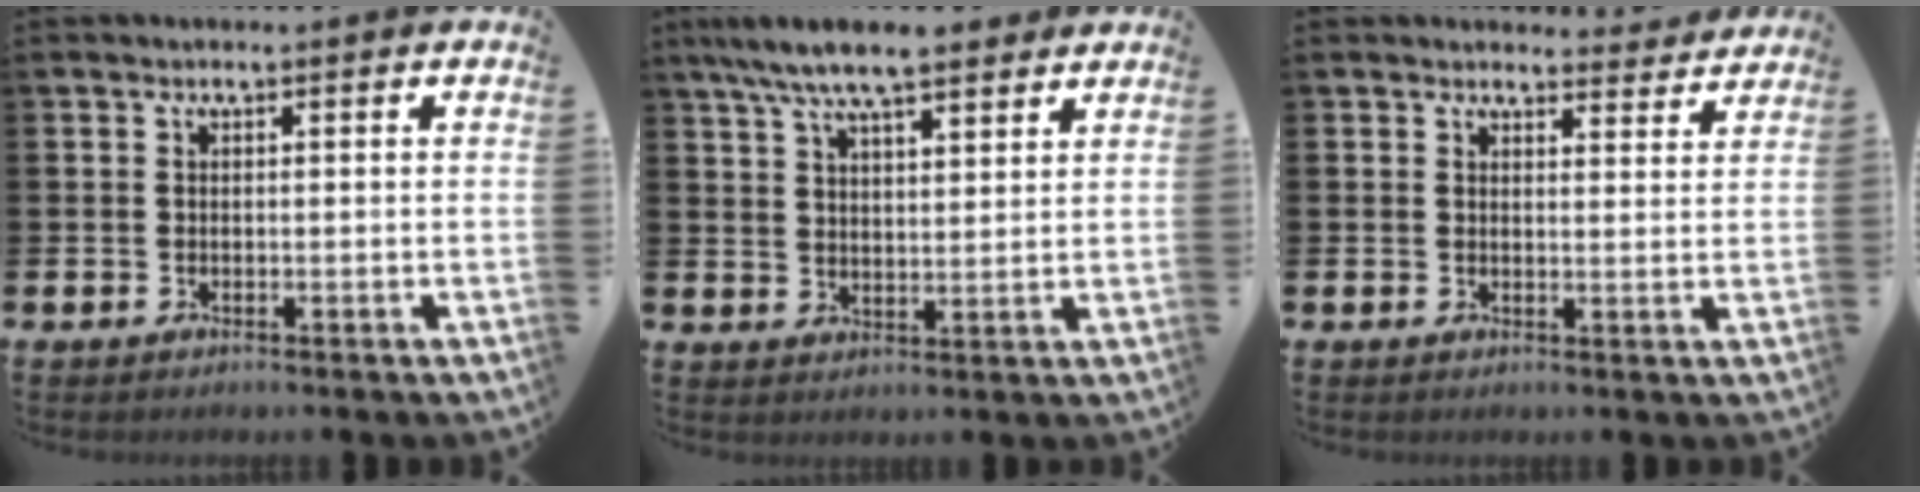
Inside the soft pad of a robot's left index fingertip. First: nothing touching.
{"total": 7.9, "force": [7.2, 1.4, 3.1], "torque": [-0.076, -0.021, 0.131]}
{"total": 3.2, "force": [3.1, 0.6, 0.0], "torque": [0.010, -0.022, 0.053]}